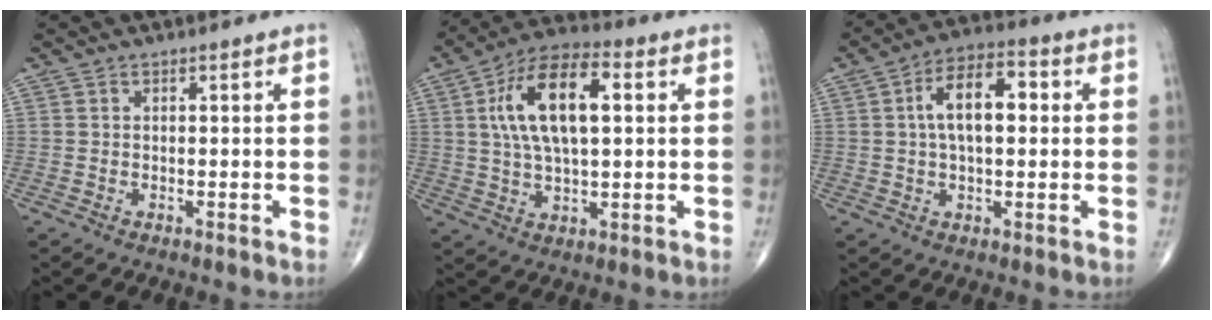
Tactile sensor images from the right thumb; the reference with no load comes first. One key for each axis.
{"total": 15.6, "fx": 3.2, "fy": 7.1, "fz": 13.5, "tx": -0.236, "ty": 0.016, "tz": 0.054}
{"total": 10.7, "fx": 1.6, "fy": 5.4, "fz": 9.0, "tx": -0.140, "ty": 0.021, "tz": 0.020}